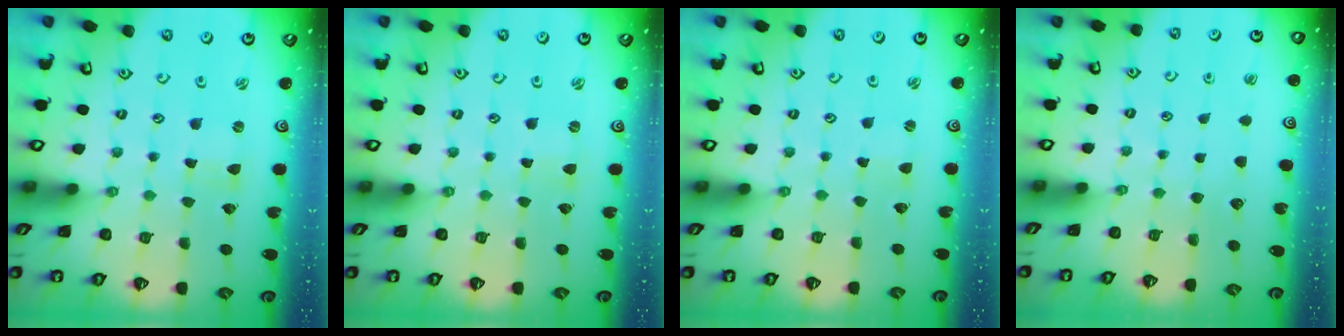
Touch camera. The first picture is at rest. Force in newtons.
{"total": 0.9, "press": 0.9, "slide": 0.2}
{"total": 1.0, "press": 1.0, "slide": 0.2}
{"total": 0.0}